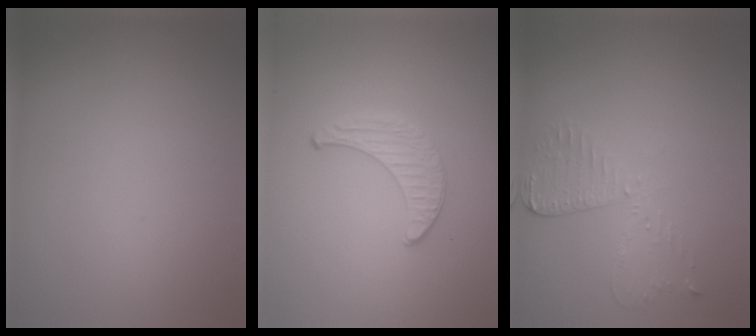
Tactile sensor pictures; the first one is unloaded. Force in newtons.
{"total": 1.3, "press": 1.3, "slide": 0.2}
{"total": 2.7, "press": 2.4, "slide": 1.2}